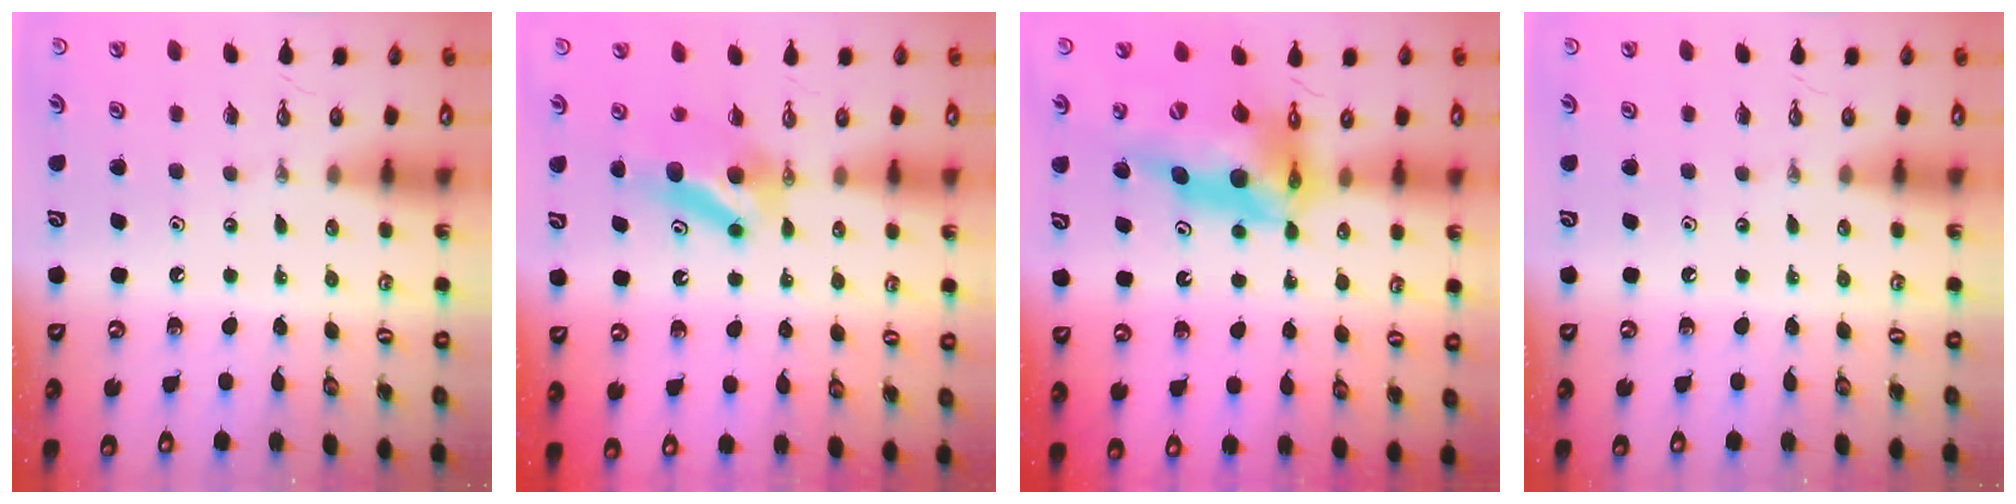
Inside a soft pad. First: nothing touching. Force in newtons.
{"total": 6.5, "press": 6.3, "slide": 1.6}
{"total": 18.1, "press": 18.1, "slide": 1.5}
{"total": 0.0}